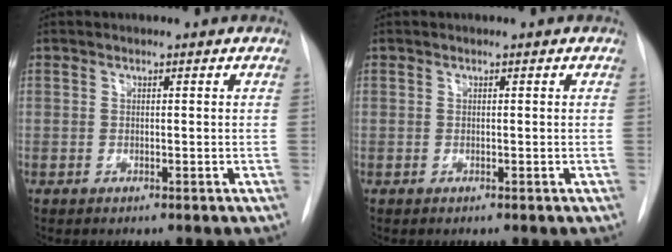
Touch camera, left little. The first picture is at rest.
{"total": 0.0}